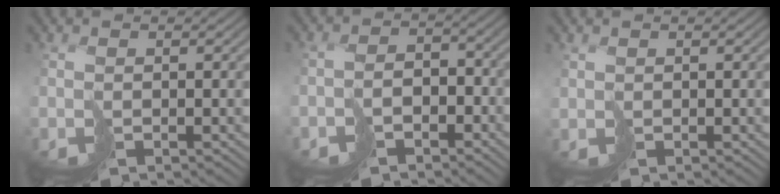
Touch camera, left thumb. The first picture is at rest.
{"total": 3.9, "force": [-3.1, 2.2, 0.7], "torque": [-0.003, -0.007, -0.056]}
{"total": 0.7, "force": [0.6, 0.3, -0.2], "torque": [0.003, -0.002, 0.012]}